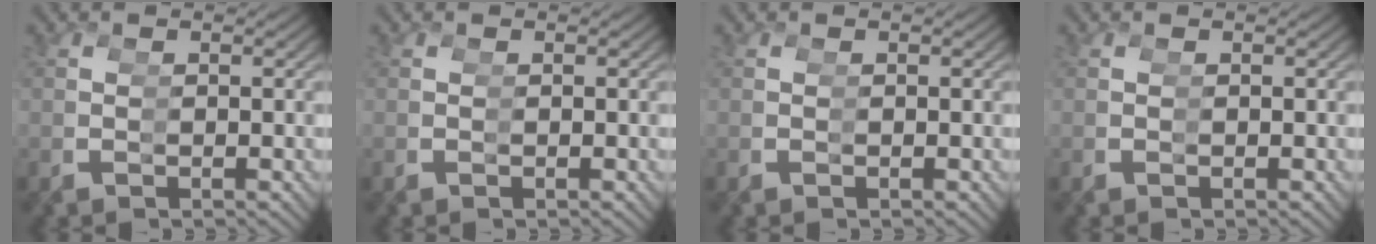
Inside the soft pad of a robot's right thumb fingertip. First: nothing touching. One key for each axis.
{"total": 0.0}
{"total": 0.0}
{"total": 0.0}